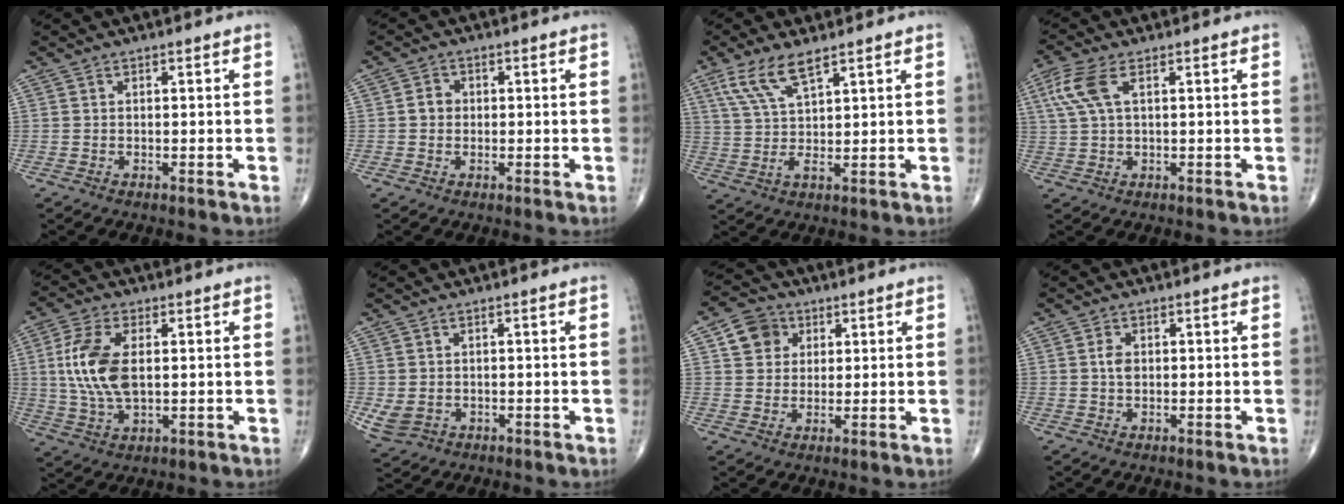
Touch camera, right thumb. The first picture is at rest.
{"total": 2.4, "force": [0.0, 2.2, 1.1], "torque": [-0.007, 0.006, -0.005]}
{"total": 7.5, "force": [4.6, 1.9, 5.6], "torque": [-0.118, -0.008, 0.100]}
{"total": 6.5, "force": [2.3, 2.7, 5.4], "torque": [-0.147, 0.013, 0.049]}
{"total": 11.5, "force": [1.3, 5.9, 9.8], "torque": [-0.209, -0.003, 0.028]}
{"total": 4.1, "force": [-0.7, 3.4, 2.2], "torque": [-0.043, -0.001, 0.001]}
{"total": 6.8, "force": [2.4, 5.9, 2.4], "torque": [-0.012, -0.002, 0.038]}
{"total": 2.1, "force": [0.2, 1.4, 1.5], "torque": [-0.021, 0.001, 0.003]}